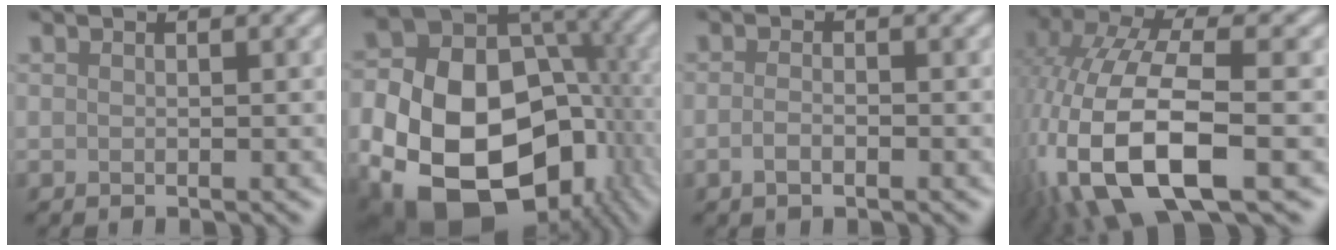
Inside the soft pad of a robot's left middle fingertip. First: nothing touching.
{"total": 20.6, "force": [-6.3, 14.5, 13.2], "torque": [-0.253, -0.032, -0.084]}
{"total": 1.4, "force": [-0.6, 0.5, 1.2], "torque": [-0.025, -0.001, -0.015]}
{"total": 12.7, "force": [-4.4, 5.2, 10.7], "torque": [-0.236, -0.004, -0.088]}